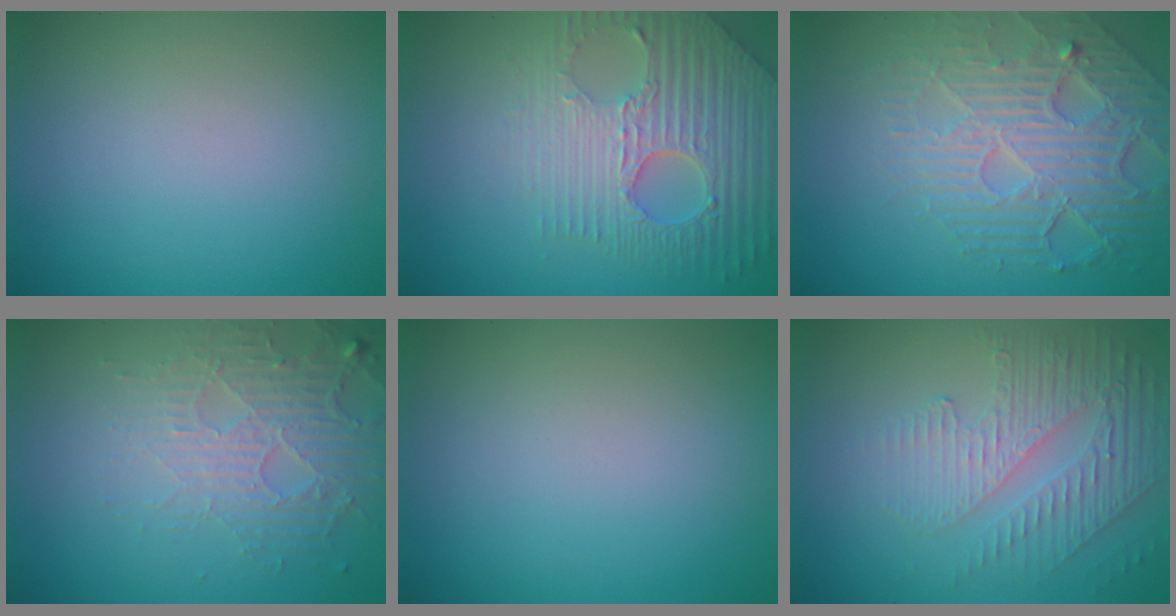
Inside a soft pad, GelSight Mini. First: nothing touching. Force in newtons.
{"total": 7.4, "press": 5.4, "slide": 5.1}
{"total": 7.1, "press": 5.1, "slide": 4.9}
{"total": 5.2, "press": 3.3, "slide": 4.0}
{"total": 0.0}
{"total": 5.0, "press": 3.1, "slide": 3.9}